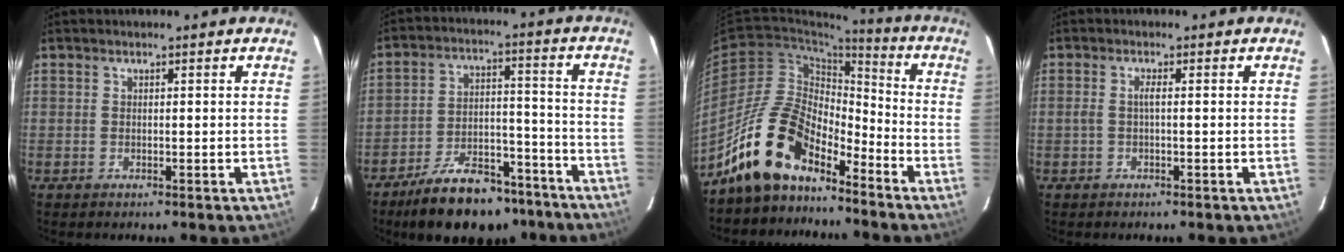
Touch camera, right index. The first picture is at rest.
{"total": 18.5, "force": [-14.8, 7.6, 8.0], "torque": [-0.152, 0.021, -0.207]}
{"total": 14.8, "force": [-11.6, 6.2, 6.8], "torque": [-0.131, 0.016, -0.220]}
{"total": 1.5, "force": [-0.2, 0.0, 1.4], "torque": [-0.027, 0.002, -0.006]}